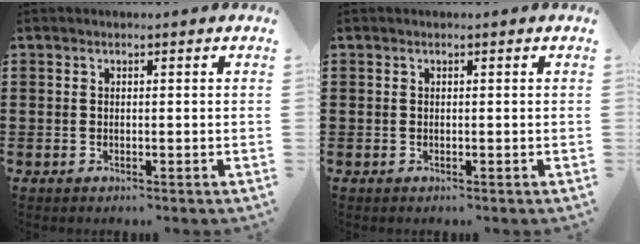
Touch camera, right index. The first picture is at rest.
{"total": 0.0}